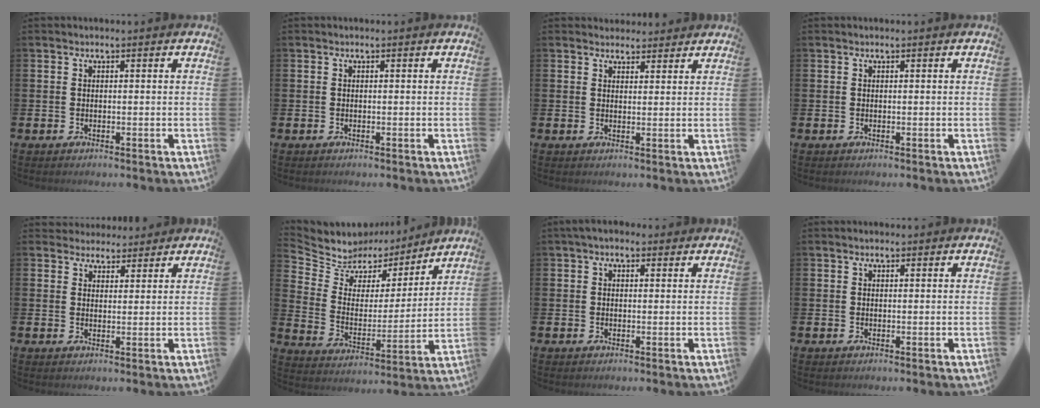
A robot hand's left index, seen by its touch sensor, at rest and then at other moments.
{"total": 0.0}
{"total": 3.0, "force": [2.8, 1.1, -0.3], "torque": [0.011, -0.014, 0.052]}
{"total": 0.0}
{"total": 3.5, "force": [3.2, 1.3, -0.3], "torque": [-0.004, -0.015, 0.059]}
{"total": 7.0, "force": [6.2, 3.4, 0.2], "torque": [-0.055, -0.045, 0.110]}
{"total": 2.2, "force": [1.7, 1.2, 0.8], "torque": [-0.010, 0.003, 0.028]}
{"total": 0.9, "force": [0.8, 0.3, 0.2], "torque": [0.006, -0.001, 0.012]}